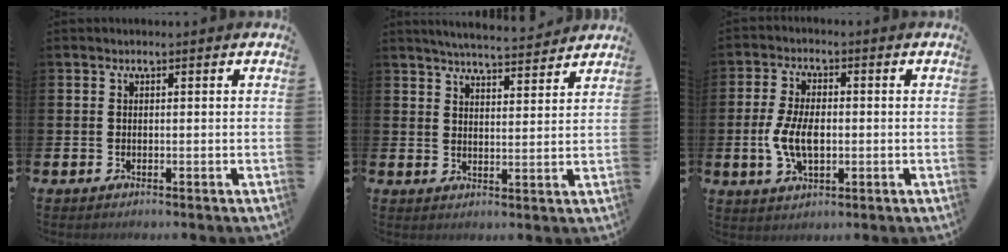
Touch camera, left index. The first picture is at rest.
{"total": 5.2, "force": [5.1, 0.1, 0.9], "torque": [-0.027, -0.031, 0.089]}
{"total": 6.2, "force": [-0.6, 3.3, 5.2], "torque": [-0.109, -0.002, -0.017]}